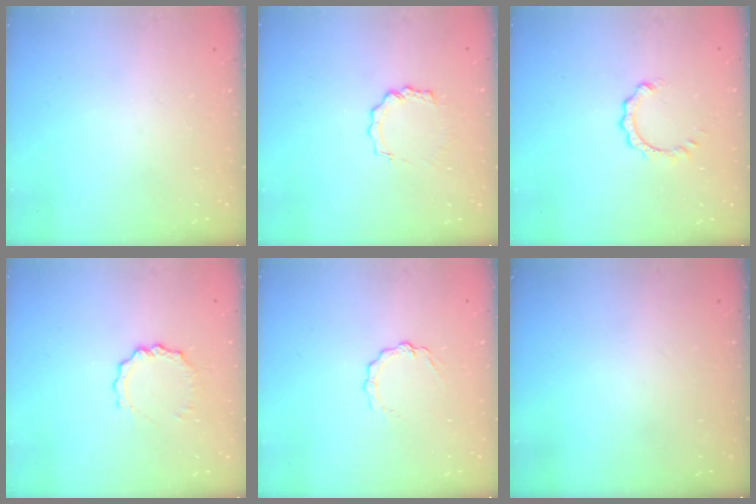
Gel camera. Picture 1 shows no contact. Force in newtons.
{"total": 5.7, "press": 5.7, "slide": 0.4}
{"total": 1.9, "press": 1.9, "slide": 0.2}
{"total": 4.5, "press": 4.4, "slide": 0.5}
{"total": 3.6, "press": 3.6, "slide": 0.3}
{"total": 0.0}